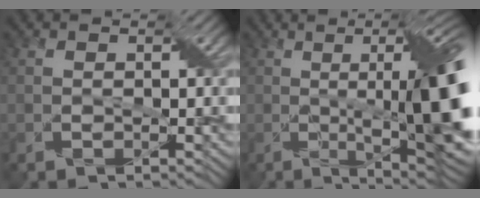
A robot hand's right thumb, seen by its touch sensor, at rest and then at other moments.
{"total": 15.2, "force": [-0.2, 3.2, 14.9], "torque": [-0.184, 0.000, -0.008]}